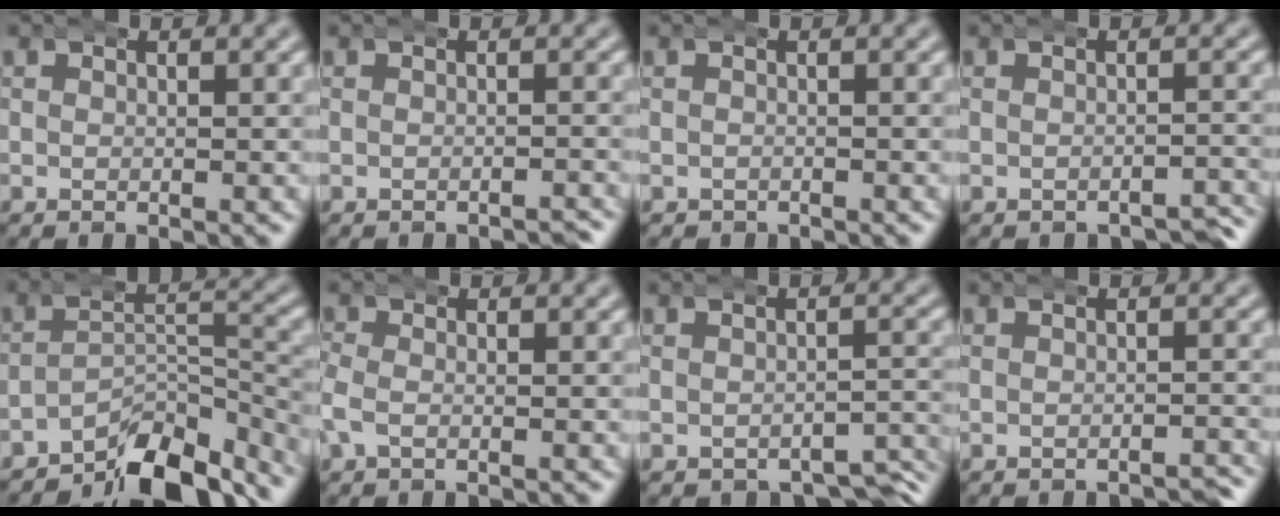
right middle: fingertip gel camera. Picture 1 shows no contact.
{"total": 1.2, "force": [-1.2, 0.2, 0.3], "torque": [-0.002, 0.000, -0.018]}
{"total": 0.8, "force": [-0.7, 0.4, -0.2], "torque": [0.003, -0.009, -0.004]}
{"total": 2.1, "force": [-2.0, 0.6, 0.3], "torque": [-0.005, -0.001, -0.033]}
{"total": 9.2, "force": [-7.3, 3.4, 4.5], "torque": [-0.031, -0.009, -0.112]}
{"total": 2.2, "force": [-0.9, 1.7, 1.2], "torque": [-0.043, -0.004, -0.017]}
{"total": 4.9, "force": [-4.2, 1.9, 1.5], "torque": [-0.011, -0.012, -0.060]}
{"total": 1.5, "force": [-1.4, 0.3, 0.3], "torque": [-0.002, 0.000, -0.024]}